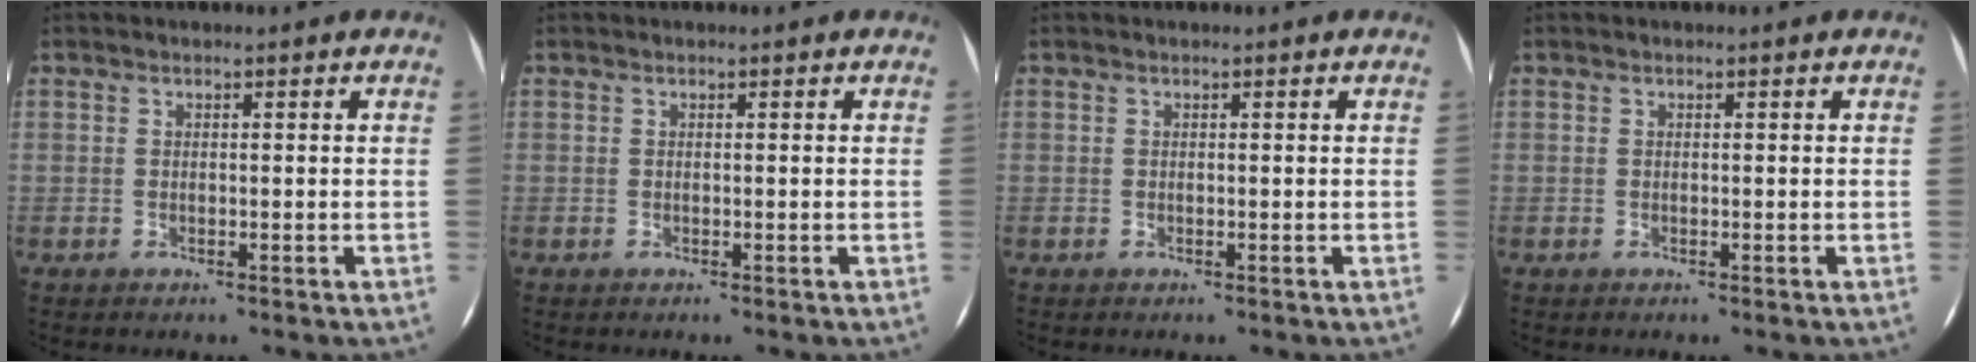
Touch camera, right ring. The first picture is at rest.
{"total": 0.0}
{"total": 0.0}
{"total": 0.0}